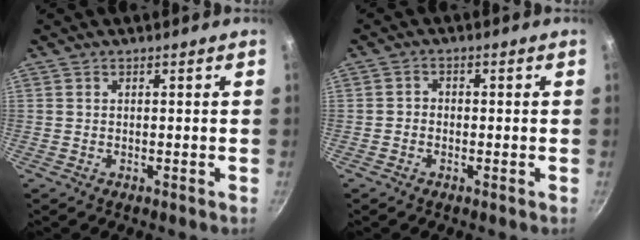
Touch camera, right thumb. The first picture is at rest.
{"total": 1.8, "force": [-0.7, 1.4, 0.8], "torque": [-0.010, 0.009, -0.018]}